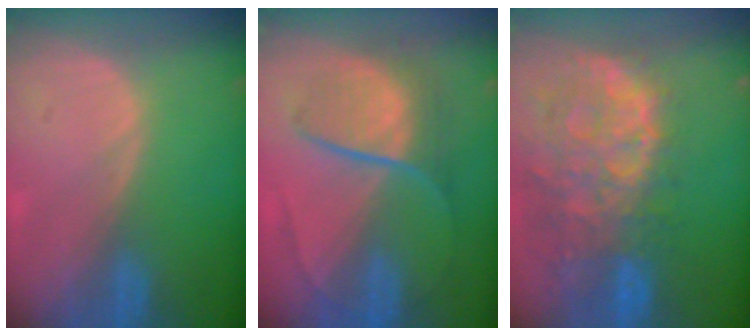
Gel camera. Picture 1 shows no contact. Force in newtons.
{"total": 7.5, "press": 7.2, "slide": 2.1}
{"total": 13.6, "press": 11.0, "slide": 7.9}